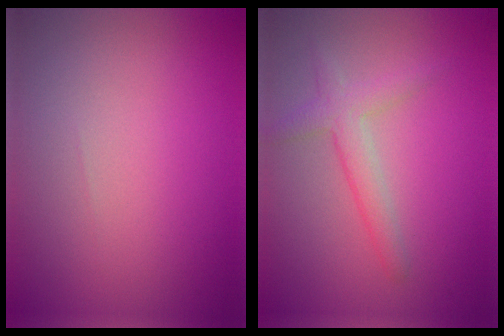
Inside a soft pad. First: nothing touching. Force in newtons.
{"total": 2.5, "press": 2.5, "slide": 0.1}